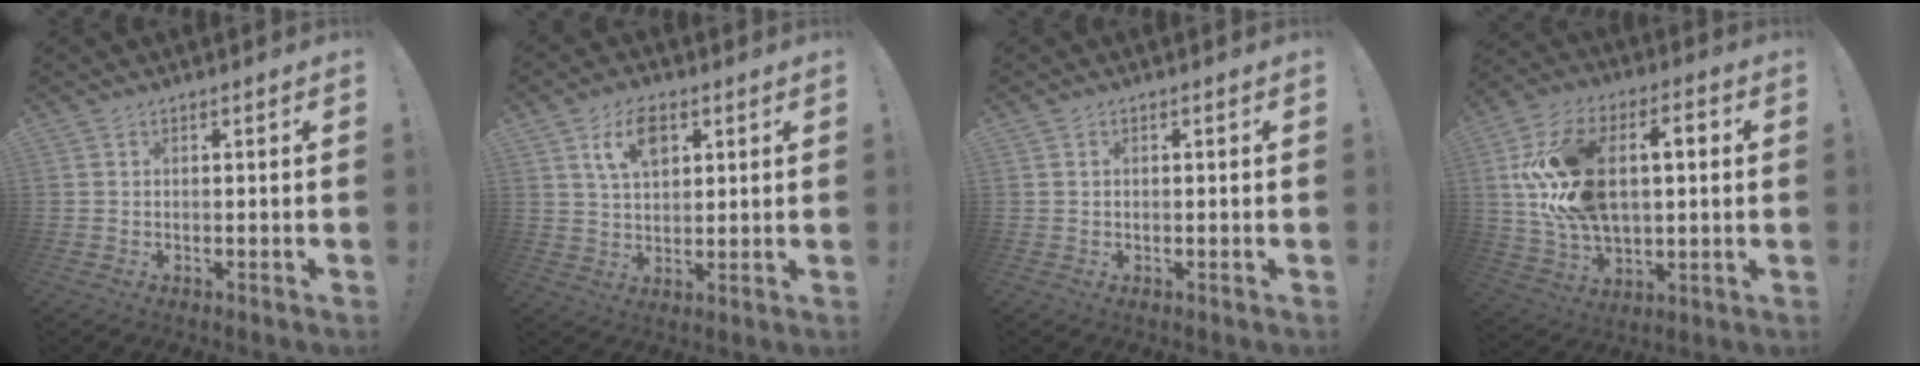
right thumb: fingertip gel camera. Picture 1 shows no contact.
{"total": 8.7, "force": [3.9, 5.1, 5.9], "torque": [-0.100, 0.001, 0.070]}
{"total": 0.6, "force": [0.0, 0.5, 0.3], "torque": [-0.014, 0.007, 0.002]}
{"total": 21.2, "force": [3.0, 13.4, 16.2], "torque": [-0.297, 0.009, 0.050]}